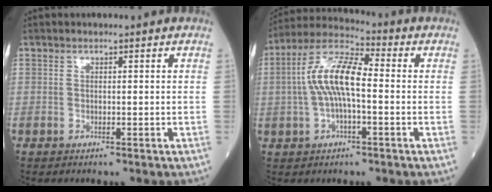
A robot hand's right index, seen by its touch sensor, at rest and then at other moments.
{"total": 10.3, "force": [-0.2, 3.0, 9.8], "torque": [-0.208, 0.023, -0.010]}